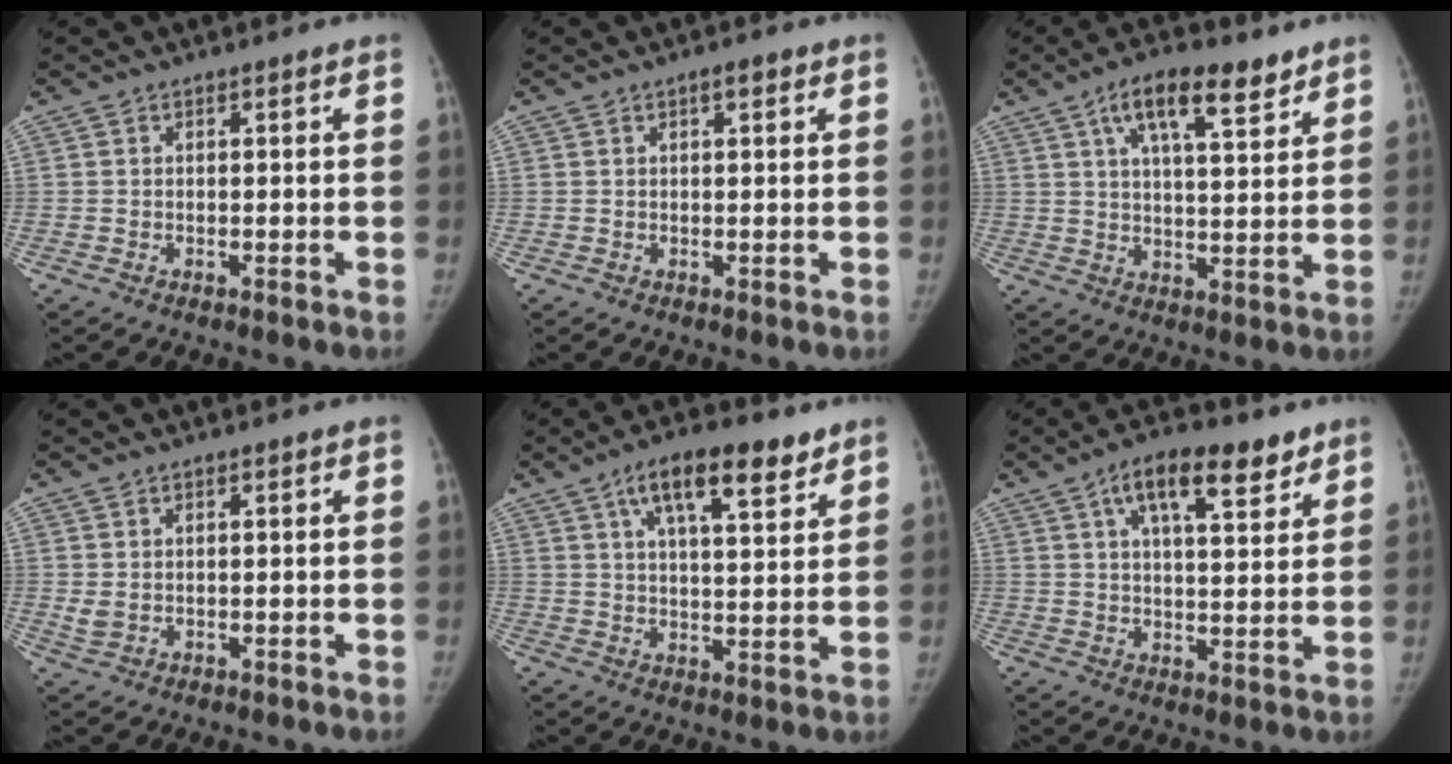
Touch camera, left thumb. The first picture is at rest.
{"total": 1.8, "force": [0.9, 0.7, 1.4], "torque": [-0.018, 0.000, 0.010]}
{"total": 11.7, "force": [7.0, 4.1, 8.5], "torque": [-0.119, -0.025, 0.114]}
{"total": 2.1, "force": [0.5, 1.3, 1.5], "torque": [-0.028, -0.002, 0.016]}
{"total": 12.8, "force": [7.6, 4.5, 9.3], "torque": [-0.125, -0.026, 0.121]}
{"total": 12.6, "force": [7.2, 5.0, 9.1], "torque": [-0.116, -0.021, 0.112]}